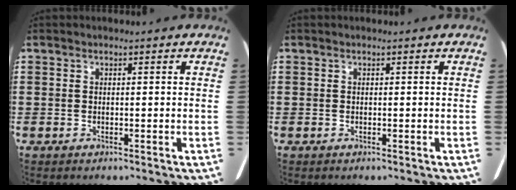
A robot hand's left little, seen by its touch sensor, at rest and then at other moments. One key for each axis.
{"total": 0.0}